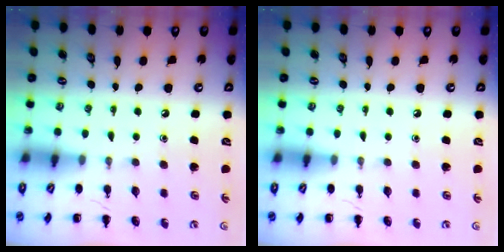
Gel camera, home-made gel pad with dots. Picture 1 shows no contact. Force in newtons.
{"total": 0.0}